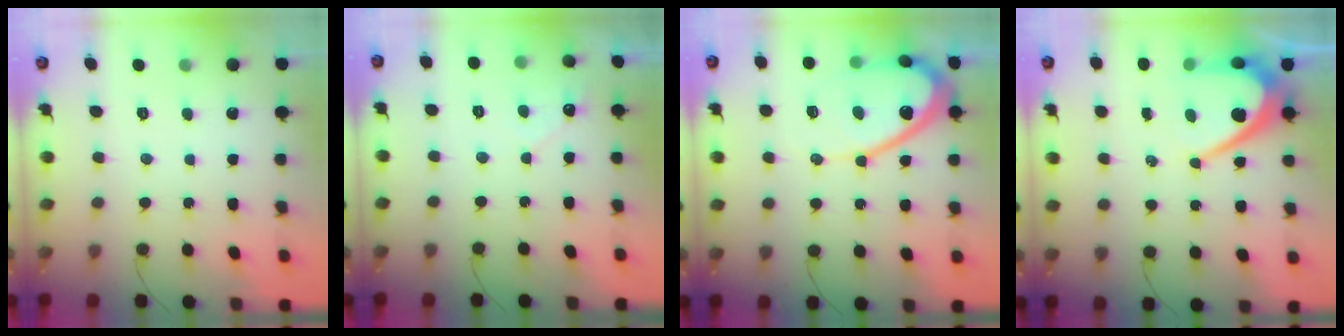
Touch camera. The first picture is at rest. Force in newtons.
{"total": 2.7, "press": 2.7, "slide": 0.1}
{"total": 13.5, "press": 13.4, "slide": 1.1}
{"total": 11.3, "press": 11.3, "slide": 0.9}